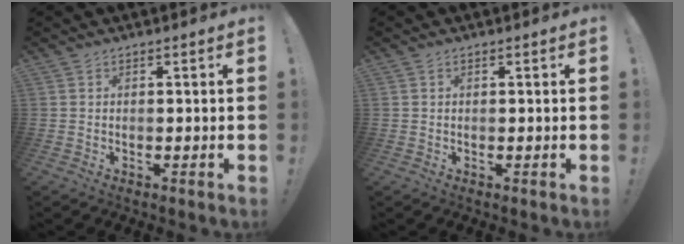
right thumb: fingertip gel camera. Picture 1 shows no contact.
{"total": 0.0}